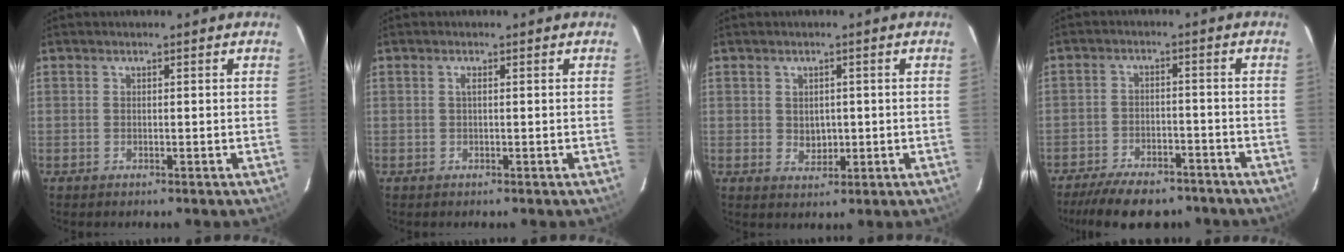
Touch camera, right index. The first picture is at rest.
{"total": 0.7, "force": [0.1, 0.0, 0.7], "torque": [-0.013, 0.002, -0.001]}
{"total": 3.1, "force": [0.0, 2.6, 1.7], "torque": [-0.026, -0.001, 0.006]}
{"total": 14.7, "force": [-11.8, 5.7, 6.6], "torque": [-0.147, -0.008, -0.170]}